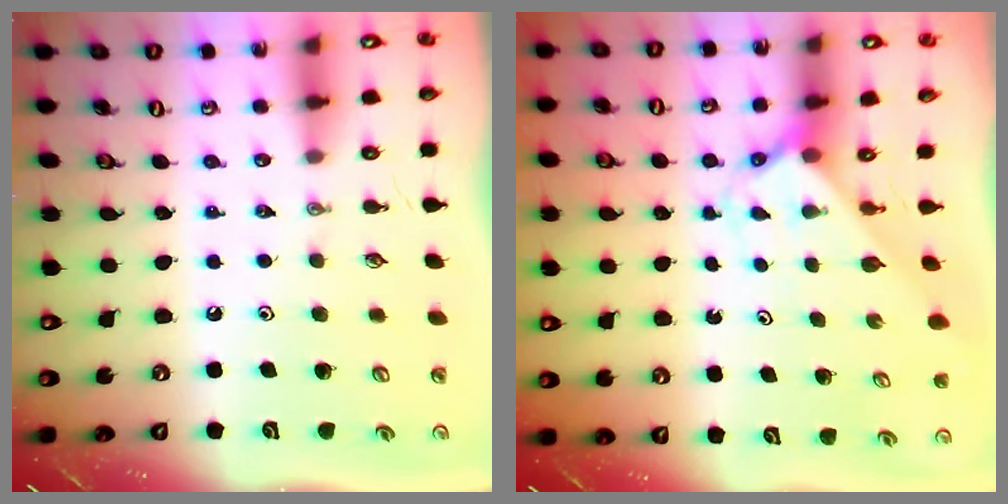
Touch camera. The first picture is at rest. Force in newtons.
{"total": 2.2, "press": 2.2, "slide": 0.1}